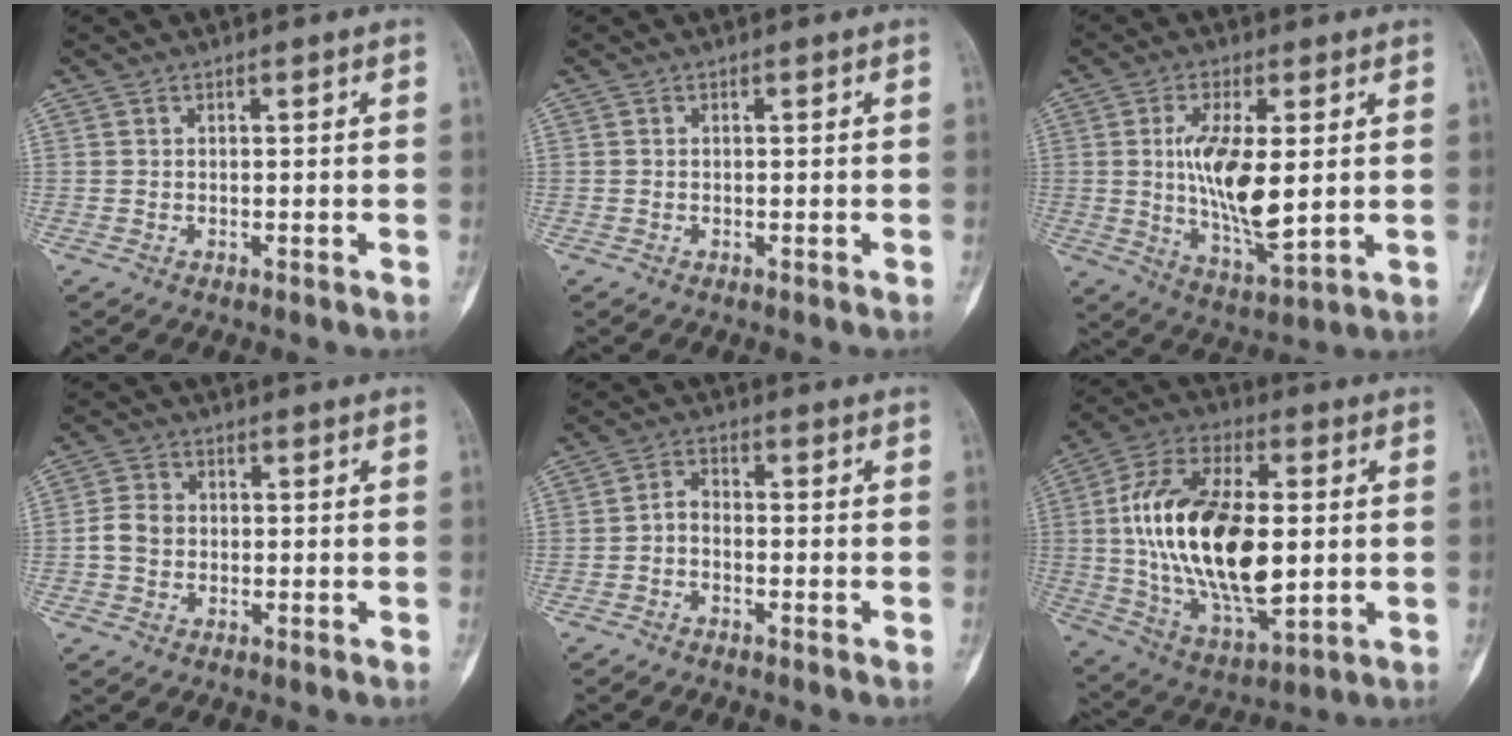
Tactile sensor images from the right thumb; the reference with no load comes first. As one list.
[{"total": 0.0}, {"total": 13.2, "force": [1.2, 4.7, 12.2], "torque": [-0.226, -0.023, 0.031]}, {"total": 4.2, "force": [-0.5, 3.5, 2.2], "torque": [-0.036, 0.012, -0.013]}, {"total": 2.9, "force": [-1.3, 1.7, 1.9], "torque": [-0.031, 0.021, -0.033]}, {"total": 24.6, "force": [0.9, 12.5, 21.2], "torque": [-0.389, -0.003, 0.022]}]